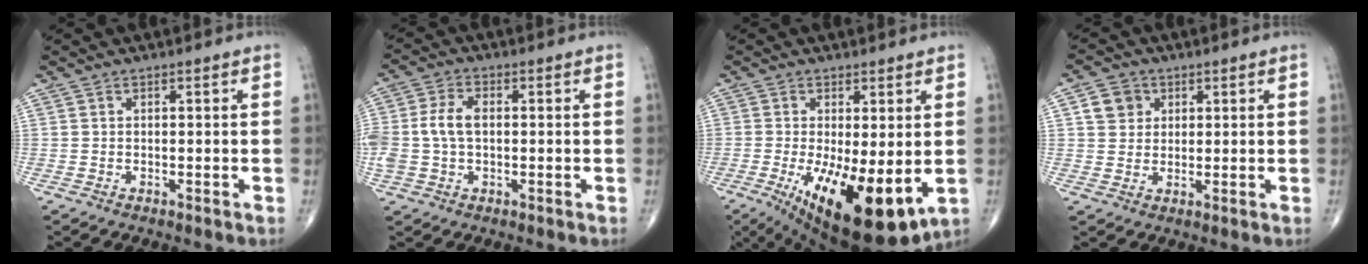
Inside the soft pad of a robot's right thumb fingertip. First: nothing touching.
{"total": 7.7, "force": [0.1, 4.9, 5.9], "torque": [-0.140, 0.020, 0.002]}
{"total": 16.8, "force": [-3.7, 6.1, 15.2], "torque": [-0.231, -0.033, -0.035]}
{"total": 6.1, "force": [1.9, 5.4, 2.0], "torque": [-0.006, -0.001, 0.030]}